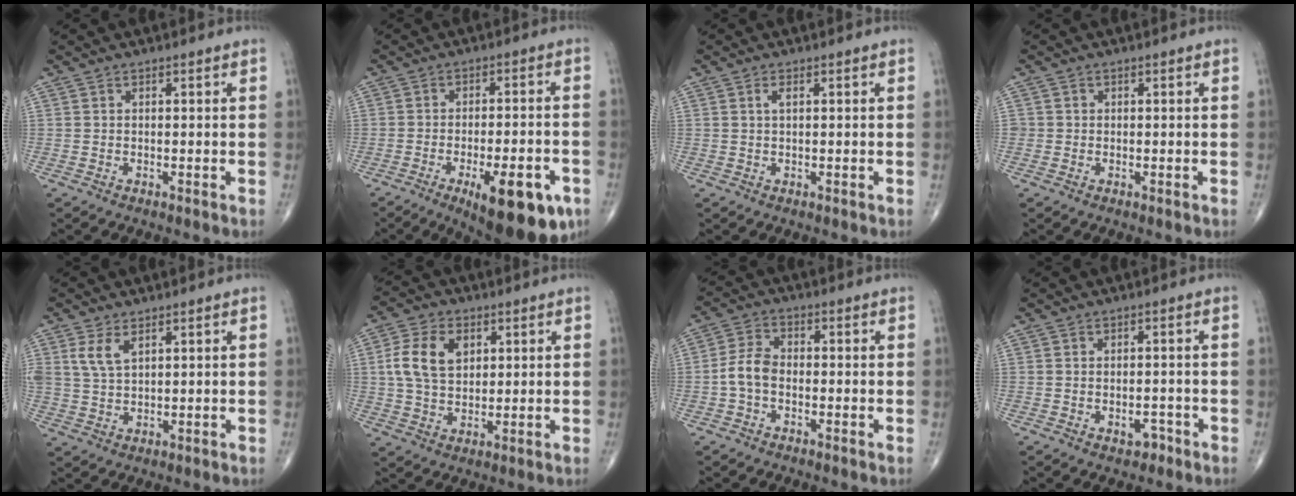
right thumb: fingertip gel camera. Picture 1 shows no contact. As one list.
[{"total": 16.4, "force": [-8.0, 5.7, 13.1], "torque": [-0.136, 0.023, -0.100]}, {"total": 1.3, "force": [0.4, 0.4, 1.2], "torque": [-0.025, 0.003, 0.009]}, {"total": 1.0, "force": [0.0, 1.0, 0.0], "torque": [0.008, 0.005, -0.002]}, {"total": 4.6, "force": [2.3, 2.4, 3.3], "torque": [-0.066, -0.005, 0.053]}, {"total": 9.8, "force": [2.5, 6.6, 6.8], "torque": [-0.124, 0.001, 0.048]}, {"total": 5.2, "force": [-1.3, 3.3, 3.7], "torque": [-0.075, 0.019, -0.033]}, {"total": 2.5, "force": [-1.3, 1.6, 1.4], "torque": [-0.011, 0.011, -0.013]}]